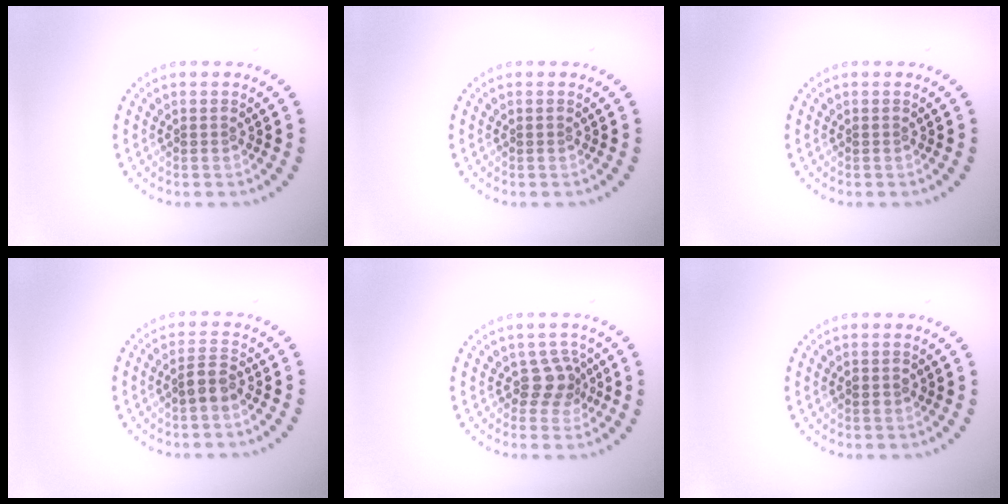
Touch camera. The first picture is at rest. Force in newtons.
{"total": 0.0}
{"total": 0.0}
{"total": 2.0, "press": 1.8, "slide": 0.9}
{"total": 2.5, "press": 1.8, "slide": 1.6}
{"total": 1.0, "press": 1.0, "slide": 0.1}